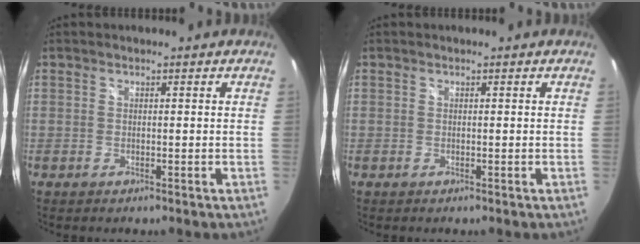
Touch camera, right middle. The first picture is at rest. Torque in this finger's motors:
{"motor_torque": [0.00, 0.00, 0.00, 0.01]}